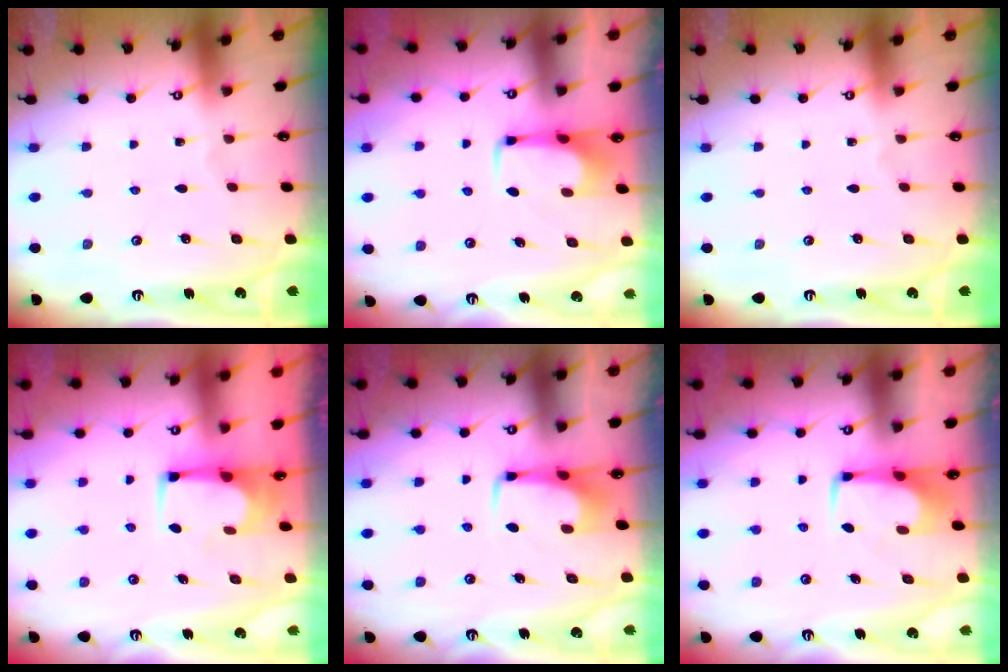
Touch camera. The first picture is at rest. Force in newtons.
{"total": 1.6, "press": 1.5, "slide": 0.5}
{"total": 0.0}
{"total": 2.1, "press": 2.1, "slide": 0.1}
{"total": 3.5, "press": 3.4, "slide": 0.4}
{"total": 1.7, "press": 1.5, "slide": 0.7}